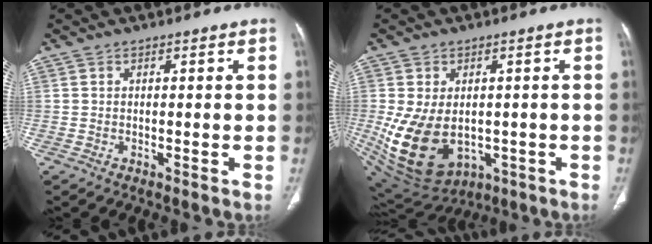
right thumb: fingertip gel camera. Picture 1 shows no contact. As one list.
[{"total": 15.4, "force": [-2.4, 10.5, 11.1], "torque": [-0.199, -0.008, -0.007]}]